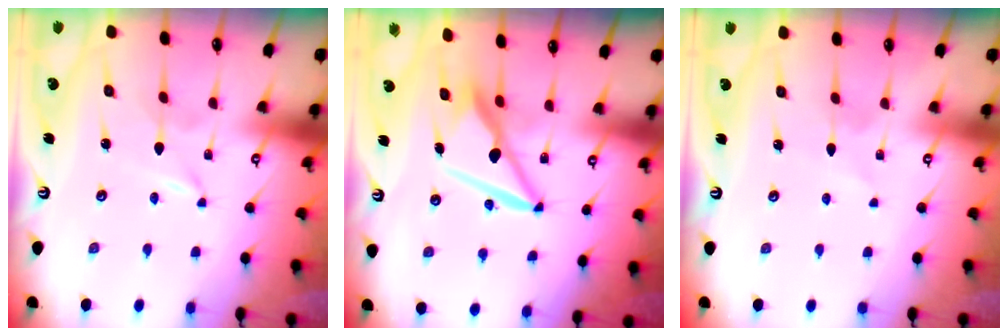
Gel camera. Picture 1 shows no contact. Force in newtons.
{"total": 9.9, "press": 9.8, "slide": 1.6}
{"total": 2.9, "press": 2.8, "slide": 0.4}